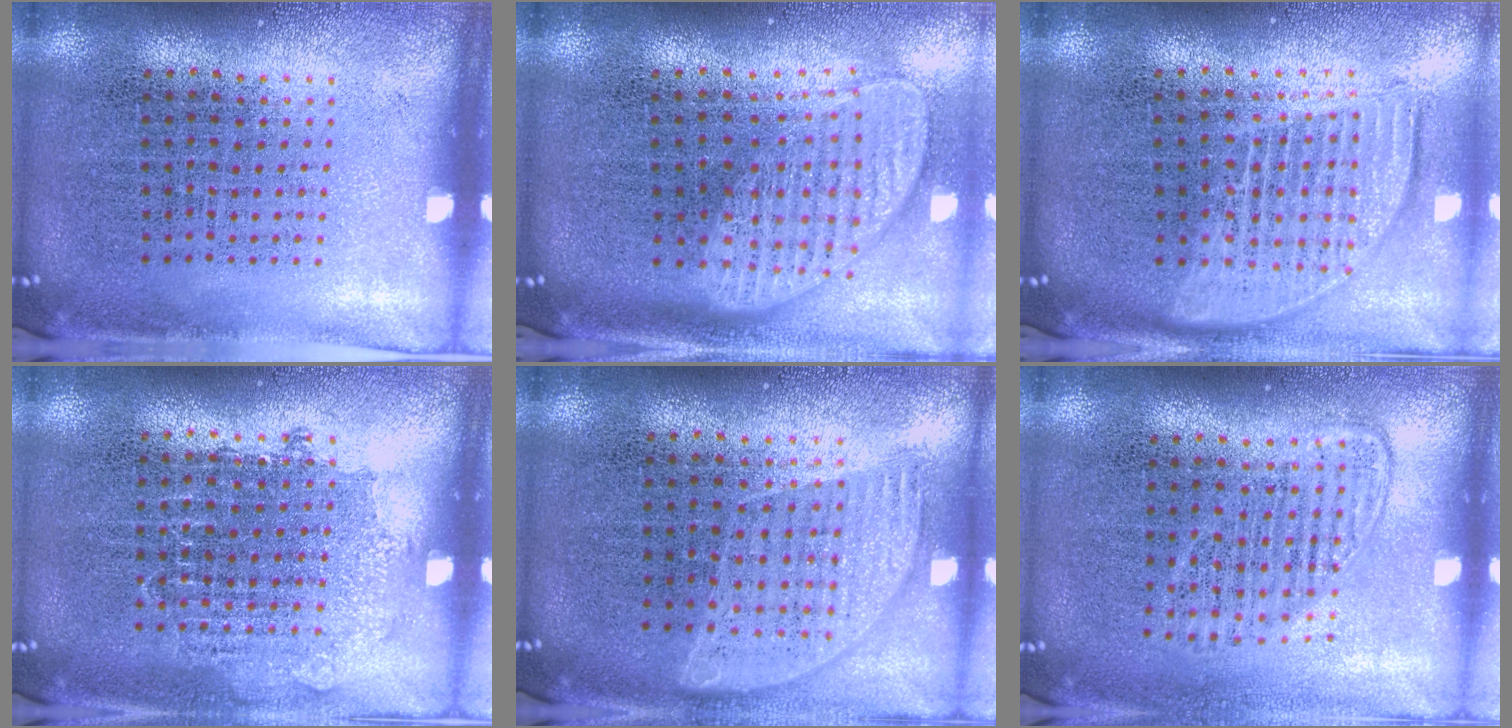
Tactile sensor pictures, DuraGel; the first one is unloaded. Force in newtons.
{"total": 2.0, "press": 1.6, "slide": 1.2}
{"total": 1.8, "press": 1.5, "slide": 1.0}
{"total": 0.5, "press": 0.5, "slide": 0.1}
{"total": 0.9, "press": 0.8, "slide": 0.3}
{"total": 1.4, "press": 1.2, "slide": 0.7}